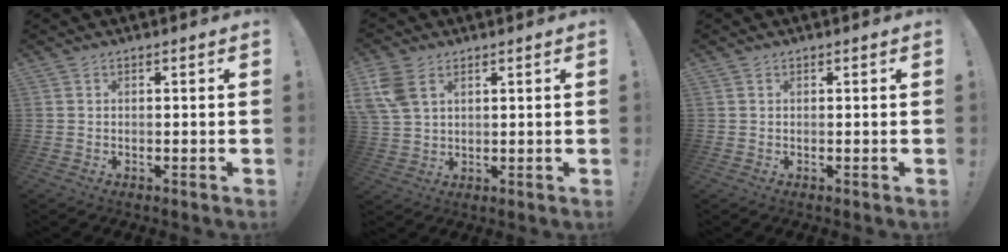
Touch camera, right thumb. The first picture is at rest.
{"total": 8.0, "force": [3.5, 5.3, 4.8], "torque": [-0.088, -0.003, 0.071]}
{"total": 0.0}